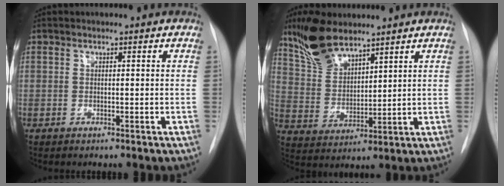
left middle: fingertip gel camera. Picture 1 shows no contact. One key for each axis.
{"total": 9.8, "fx": 7.9, "fy": 3.3, "fz": 4.7, "tx": -0.097, "ty": 0.008, "tz": 0.166}